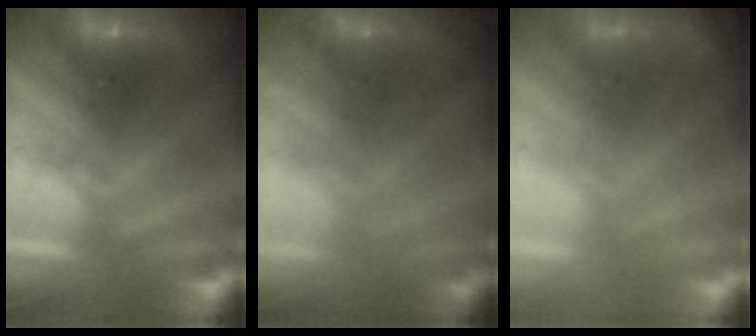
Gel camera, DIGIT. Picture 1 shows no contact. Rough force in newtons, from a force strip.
{"total": 6.7}
{"total": 1.6}